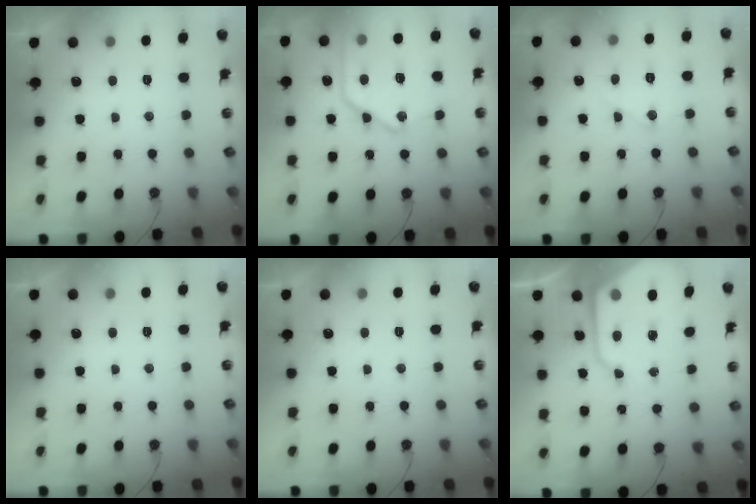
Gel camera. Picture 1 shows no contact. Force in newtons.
{"total": 21.5, "press": 21.4, "slide": 2.2}
{"total": 9.7, "press": 9.6, "slide": 0.9}
{"total": 0.0}
{"total": 0.0}
{"total": 11.6, "press": 11.6, "slide": 0.9}